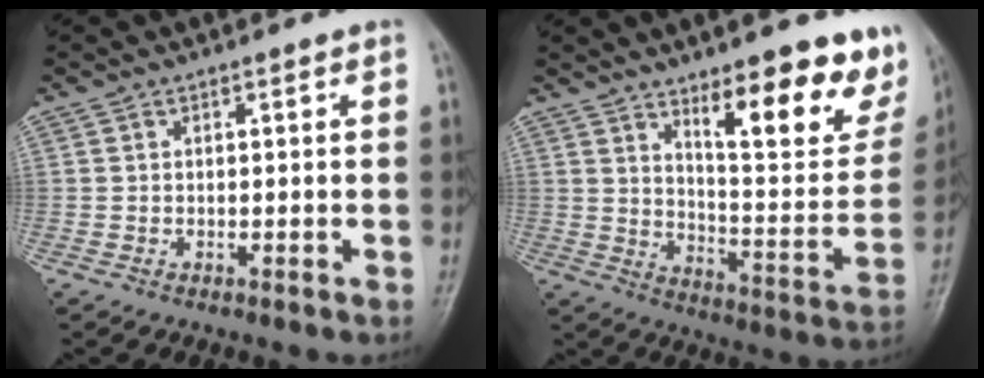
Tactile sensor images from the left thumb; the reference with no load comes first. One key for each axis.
{"total": 19.3, "fx": 12.2, "fy": 6.0, "fz": 13.7, "tx": -0.133, "ty": -0.086, "tz": 0.182}